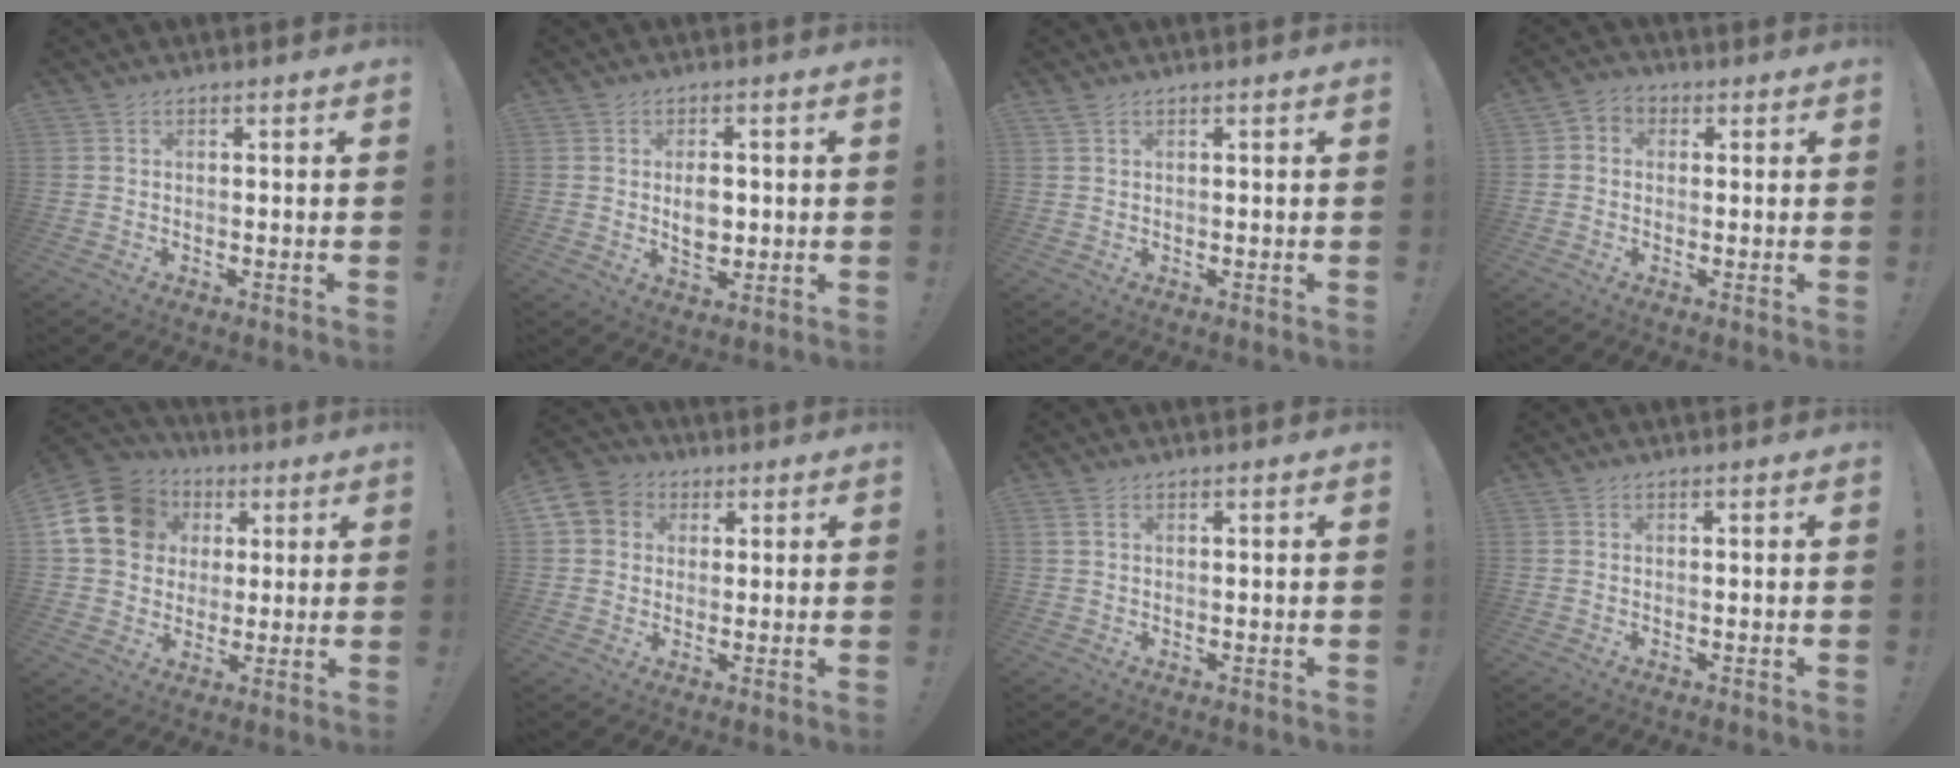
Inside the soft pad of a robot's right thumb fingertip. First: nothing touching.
{"total": 5.9, "force": [0.2, 4.4, 3.9], "torque": [-0.047, 0.000, 0.001]}
{"total": 1.1, "force": [0.7, 0.2, 0.8], "torque": [-0.018, 0.001, 0.014]}
{"total": 3.4, "force": [-0.4, 3.0, 1.6], "torque": [-0.029, 0.009, -0.005]}
{"total": 17.4, "force": [4.9, 14.5, 8.3], "torque": [-0.147, -0.013, 0.104]}
{"total": 7.0, "force": [1.6, 6.4, 2.3], "torque": [-0.040, 0.000, 0.032]}
{"total": 2.7, "force": [1.3, 0.9, 2.2], "torque": [-0.049, 0.004, 0.025]}
{"total": 0.0}